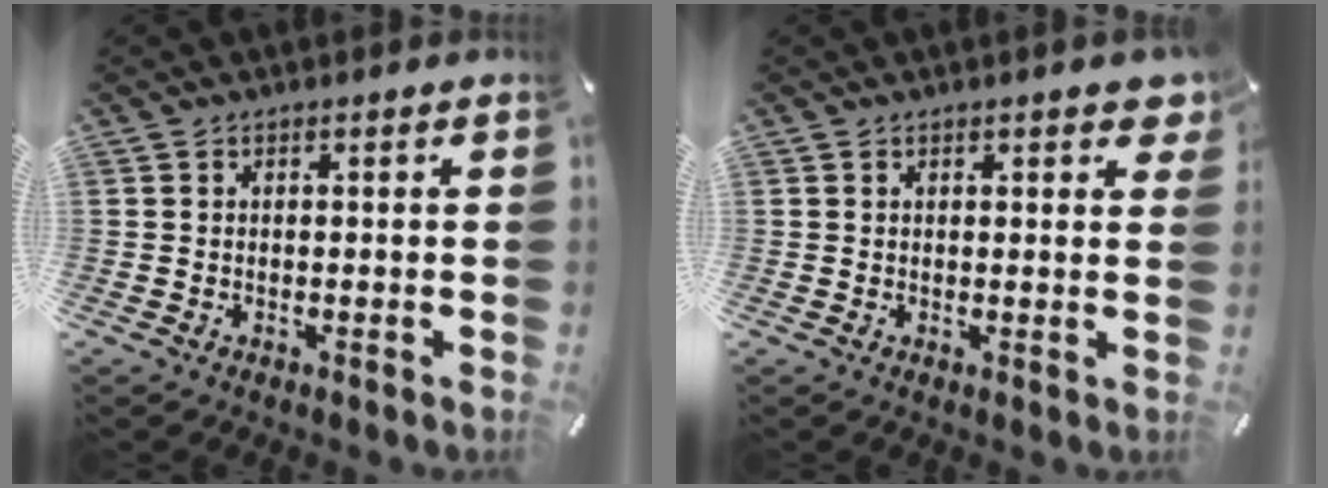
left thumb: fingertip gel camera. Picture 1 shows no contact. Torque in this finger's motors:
{"motor_torque": [0.53, 0.32, 0.28, -0.10, 0.10]}